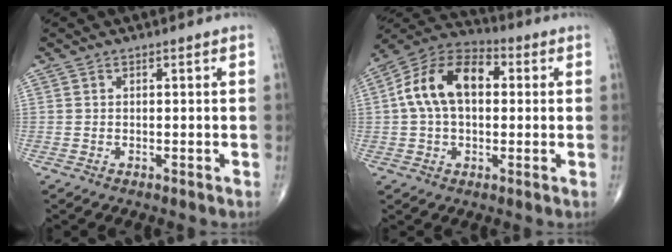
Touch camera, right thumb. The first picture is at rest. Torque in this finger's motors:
{"motor_torque": [0.18, 0.21, 0.39, -0.21, 0.20]}